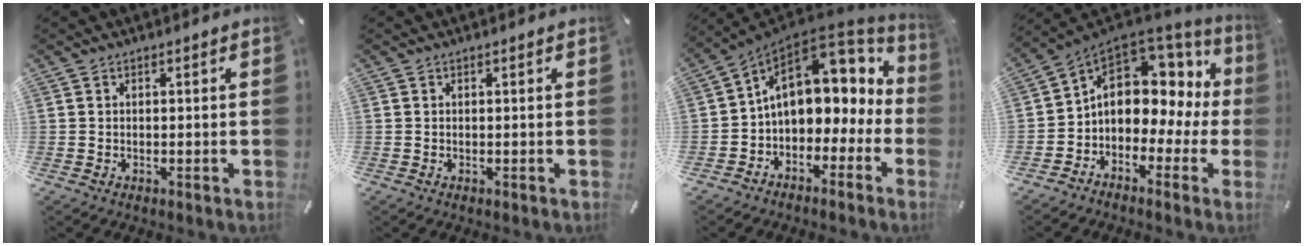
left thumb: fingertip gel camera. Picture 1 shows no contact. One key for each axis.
{"total": 0.0}
{"total": 14.9, "fx": 4.3, "fy": 10.1, "fz": 10.1, "tx": -0.166, "ty": -0.022, "tz": 0.075}
{"total": 9.4, "fx": 2.0, "fy": 7.7, "fz": 5.0, "tx": -0.085, "ty": -0.017, "tz": 0.039}